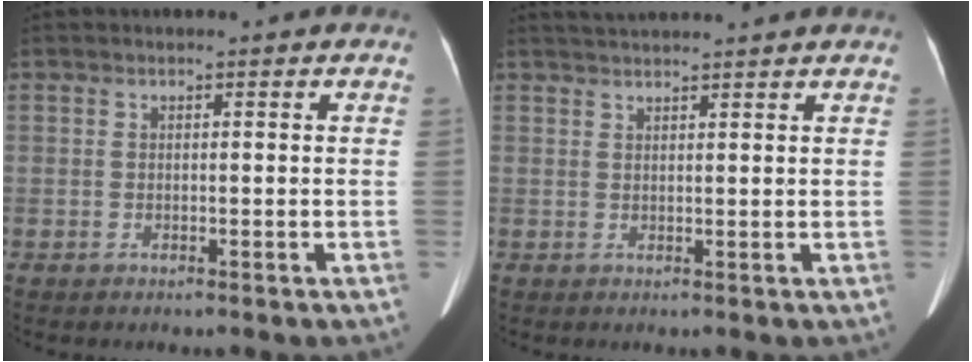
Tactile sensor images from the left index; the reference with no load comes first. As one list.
[{"total": 6.5, "force": [6.1, -0.5, 2.1], "torque": [-0.035, 0.033, 0.087]}]